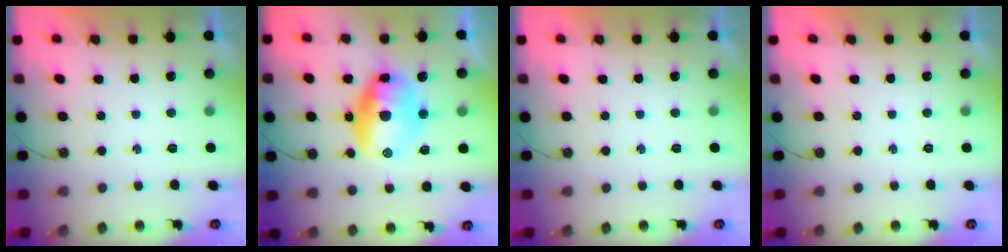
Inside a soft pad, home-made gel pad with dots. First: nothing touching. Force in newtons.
{"total": 13.4, "press": 13.1, "slide": 2.7}
{"total": 0.0}
{"total": 0.0}